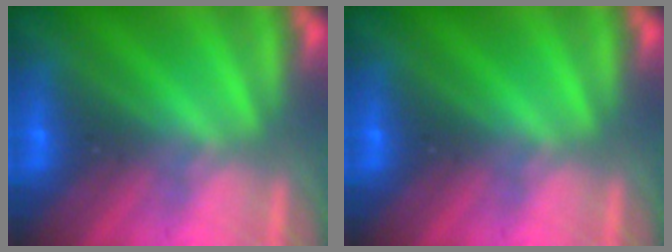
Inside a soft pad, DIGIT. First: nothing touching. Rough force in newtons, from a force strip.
{"total": 0.0}